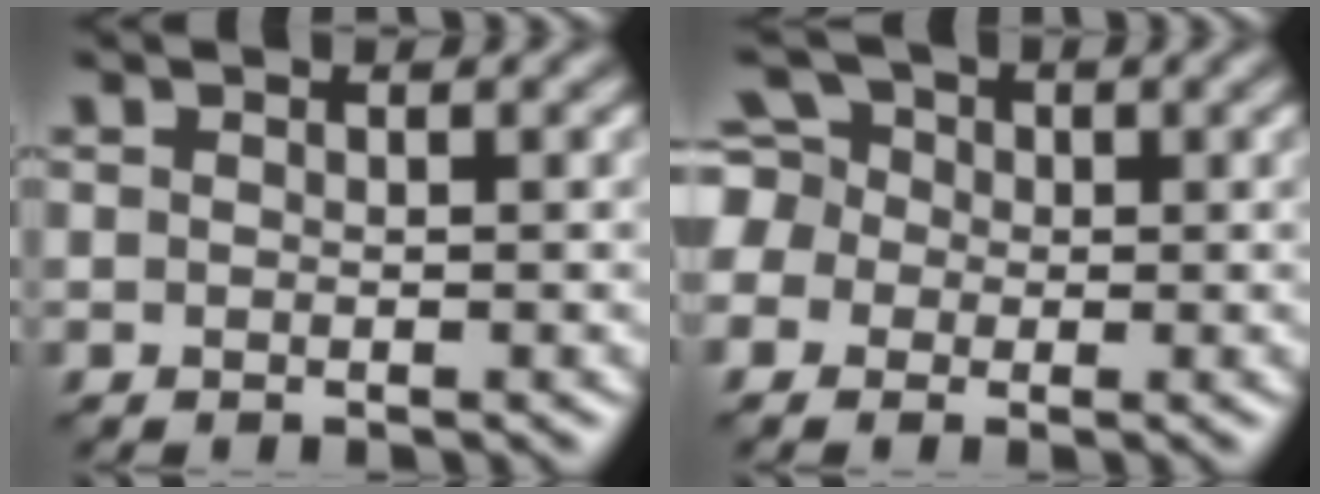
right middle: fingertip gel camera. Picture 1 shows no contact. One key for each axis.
{"total": 5.9, "fx": 0.0, "fy": 5.4, "fz": 2.4, "tx": -0.063, "ty": 0.044, "tz": -0.032}